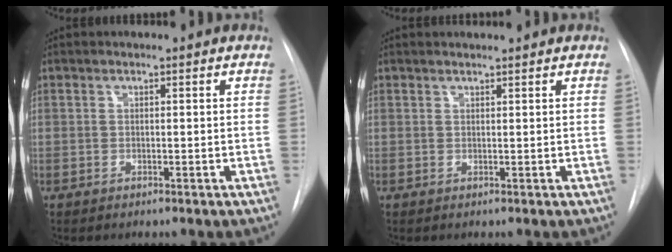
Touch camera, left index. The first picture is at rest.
{"total": 2.0, "force": [1.9, 0.0, 0.6], "torque": [-0.006, 0.017, 0.031]}